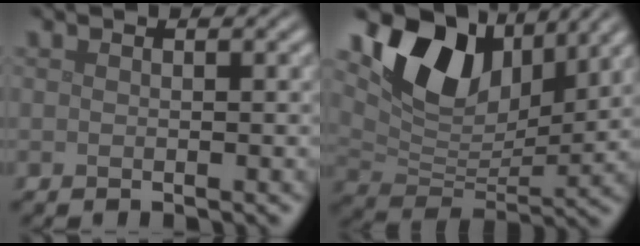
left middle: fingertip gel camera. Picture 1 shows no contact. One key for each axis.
{"total": 9.3, "fx": 4.8, "fy": 5.6, "fz": 5.5, "tx": -0.099, "ty": -0.003, "tz": 0.090}